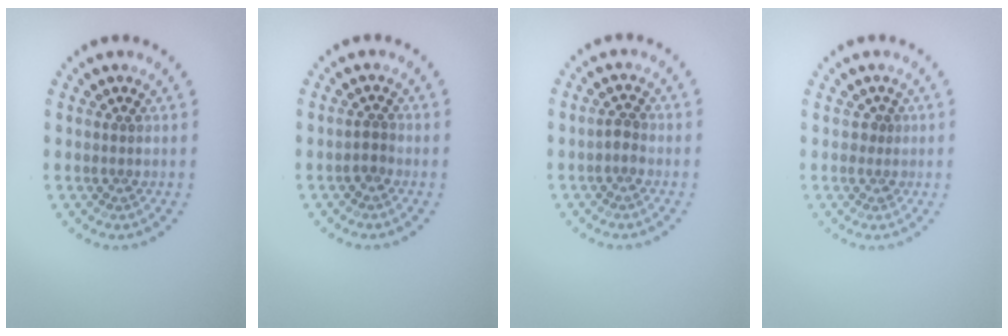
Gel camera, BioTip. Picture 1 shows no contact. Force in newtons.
{"total": 1.0, "press": 0.8, "slide": 0.5}
{"total": 0.9, "press": 0.9, "slide": 0.2}
{"total": 1.1, "press": 0.9, "slide": 0.7}